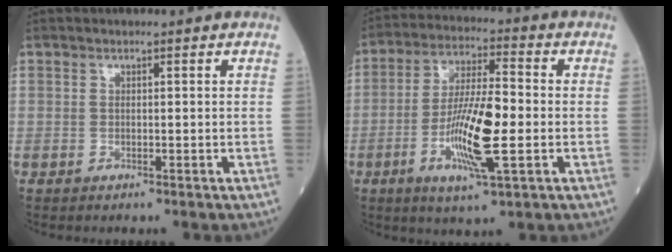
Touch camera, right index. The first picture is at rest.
{"total": 12.4, "force": [-2.8, 1.7, 12.0], "torque": [-0.228, -0.007, -0.053]}